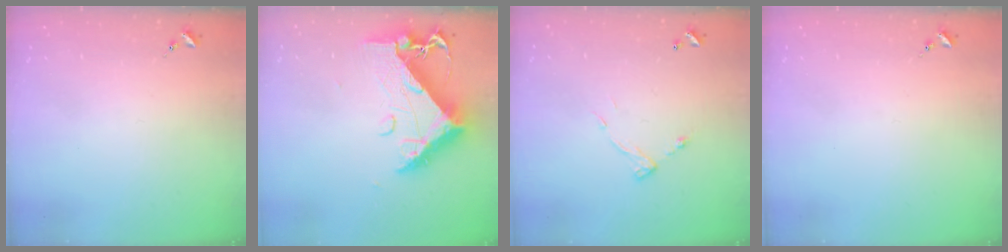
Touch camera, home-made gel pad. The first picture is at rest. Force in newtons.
{"total": 13.1, "press": 13.1, "slide": 1.4}
{"total": 6.8, "press": 6.8, "slide": 0.2}
{"total": 0.0}